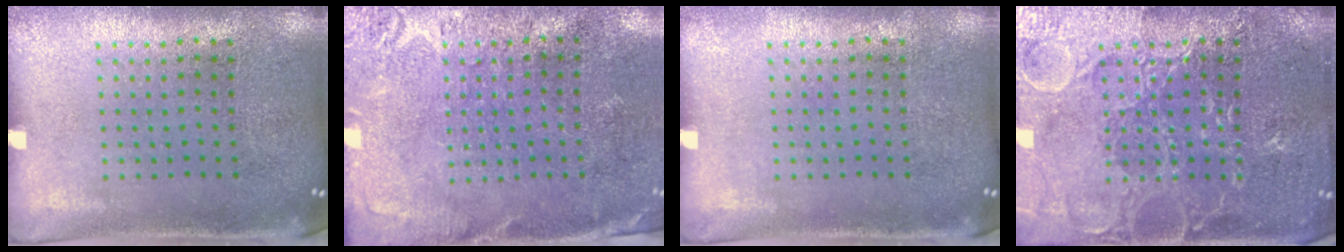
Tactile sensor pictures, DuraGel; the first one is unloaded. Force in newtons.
{"total": 2.7, "press": 2.4, "slide": 1.2}
{"total": 0.0}
{"total": 5.9, "press": 5.9, "slide": 0.7}